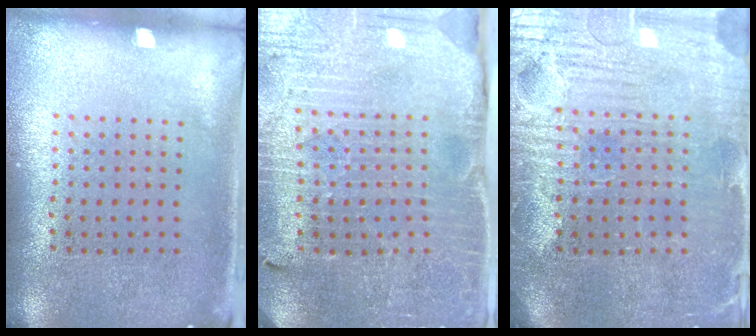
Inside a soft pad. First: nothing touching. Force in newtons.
{"total": 3.5, "press": 3.4, "slide": 0.4}
{"total": 4.0, "press": 3.8, "slide": 1.4}